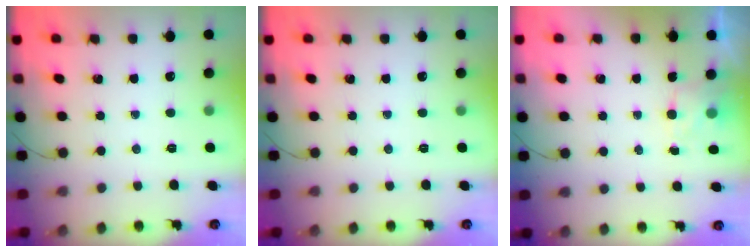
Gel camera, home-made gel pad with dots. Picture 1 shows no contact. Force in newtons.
{"total": 0.0}
{"total": 3.7, "press": 3.6, "slide": 1.1}